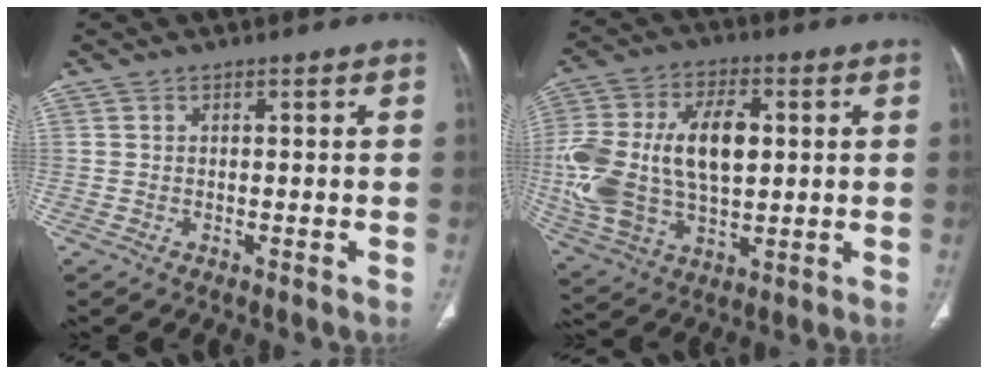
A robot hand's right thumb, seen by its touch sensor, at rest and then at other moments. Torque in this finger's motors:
{"motor_torque": [2.54, 2.46, 1.86, 0.11, 0.40]}